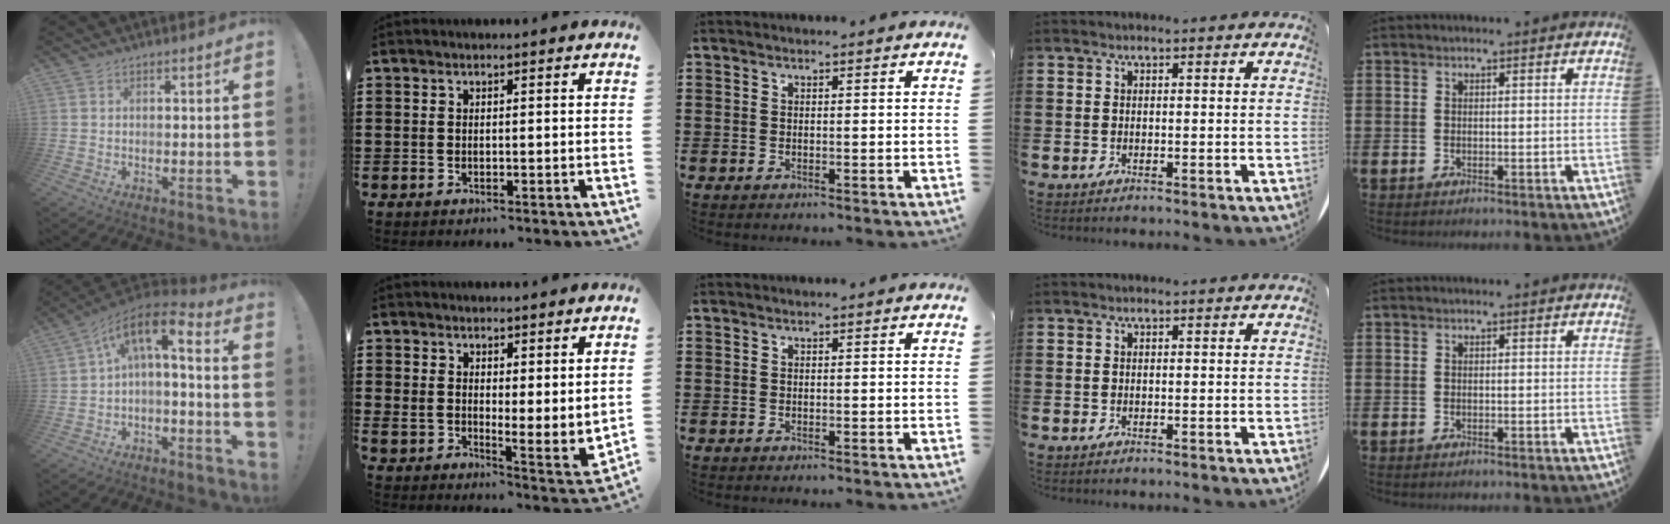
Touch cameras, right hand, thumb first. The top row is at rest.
{"thumb": {"total": 8.2, "force": [1.0, 2.6, 7.7], "torque": [-0.134, -0.010, 0.013]}, "index": {"total": 3.9, "force": [3.8, 0.9, 0.0], "torque": [-0.022, -0.024, 0.070]}}